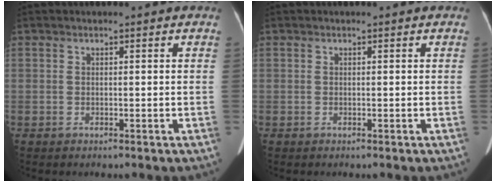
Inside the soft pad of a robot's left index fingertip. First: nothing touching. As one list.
[{"total": 0.0}]